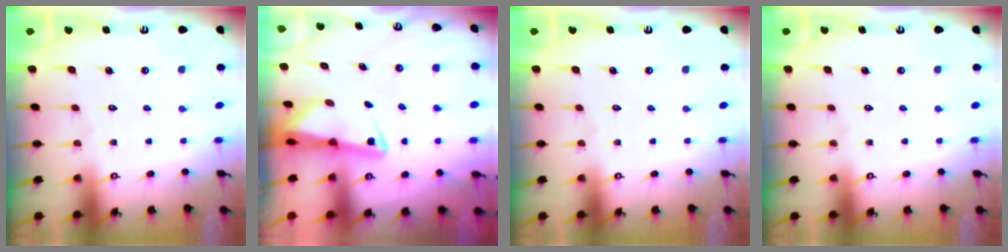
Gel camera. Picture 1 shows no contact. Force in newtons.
{"total": 2.3, "press": 2.2, "slide": 0.5}
{"total": 0.0}
{"total": 0.0}